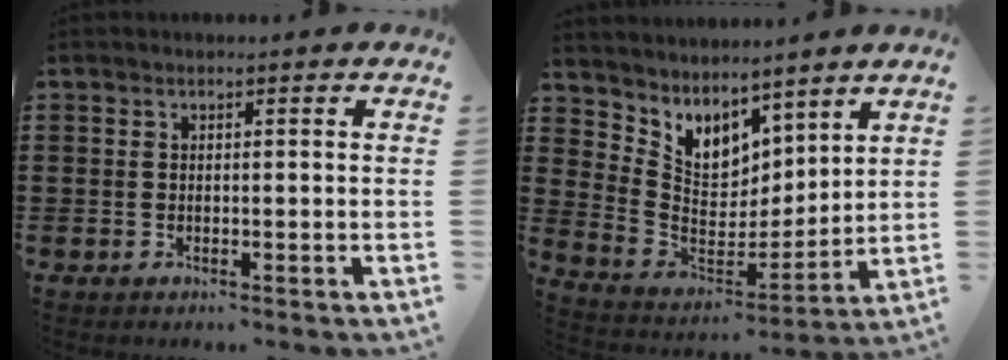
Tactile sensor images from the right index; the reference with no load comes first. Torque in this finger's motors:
{"motor_torque": [0.10, 0.73, 0.17, 0.02]}